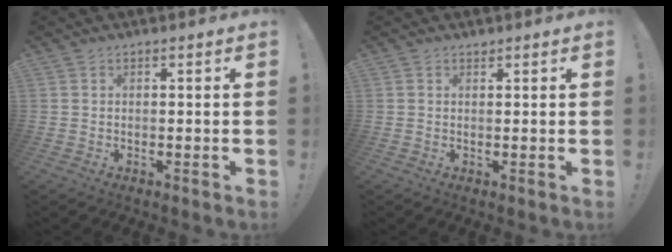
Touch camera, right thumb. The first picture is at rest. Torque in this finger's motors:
{"motor_torque": [-0.39, -0.17, -0.04, 0.31, 0.00]}